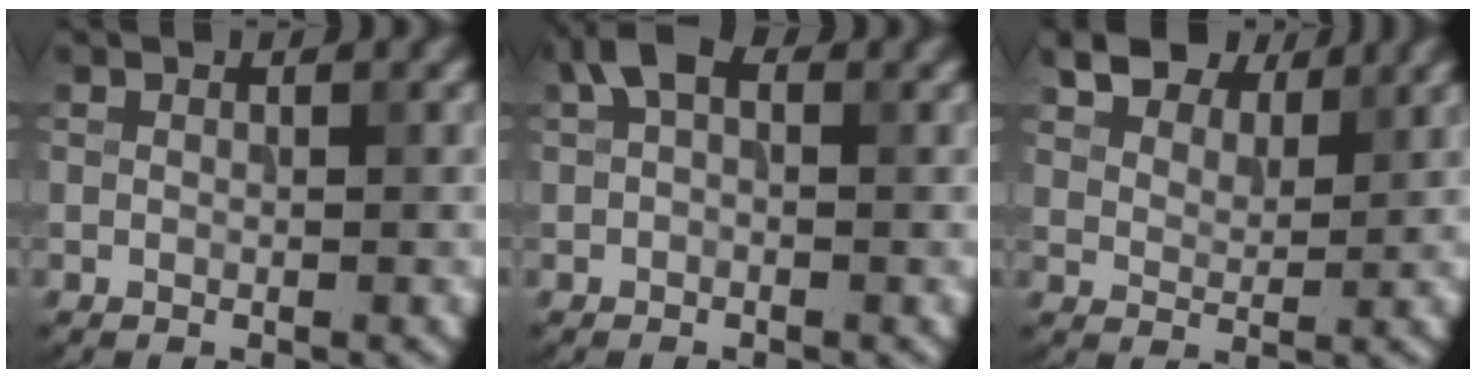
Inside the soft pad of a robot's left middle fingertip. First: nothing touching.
{"total": 2.6, "force": [0.8, 1.6, 1.9], "torque": [-0.030, 0.010, 0.005]}
{"total": 5.9, "force": [4.8, 2.7, 2.2], "torque": [-0.052, -0.011, 0.097]}